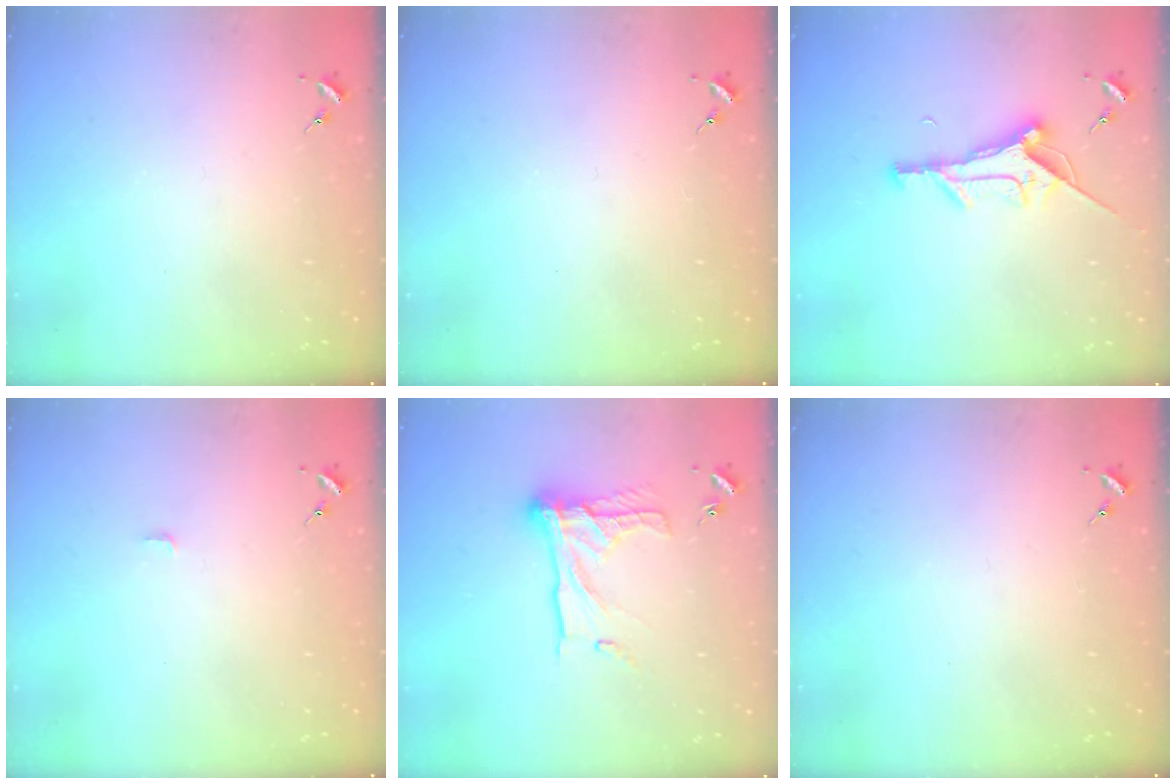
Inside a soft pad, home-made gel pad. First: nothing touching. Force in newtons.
{"total": 0.0}
{"total": 11.2, "press": 11.1, "slide": 1.1}
{"total": 2.8, "press": 2.8, "slide": 0.2}
{"total": 15.7, "press": 15.6, "slide": 1.3}
{"total": 0.0}